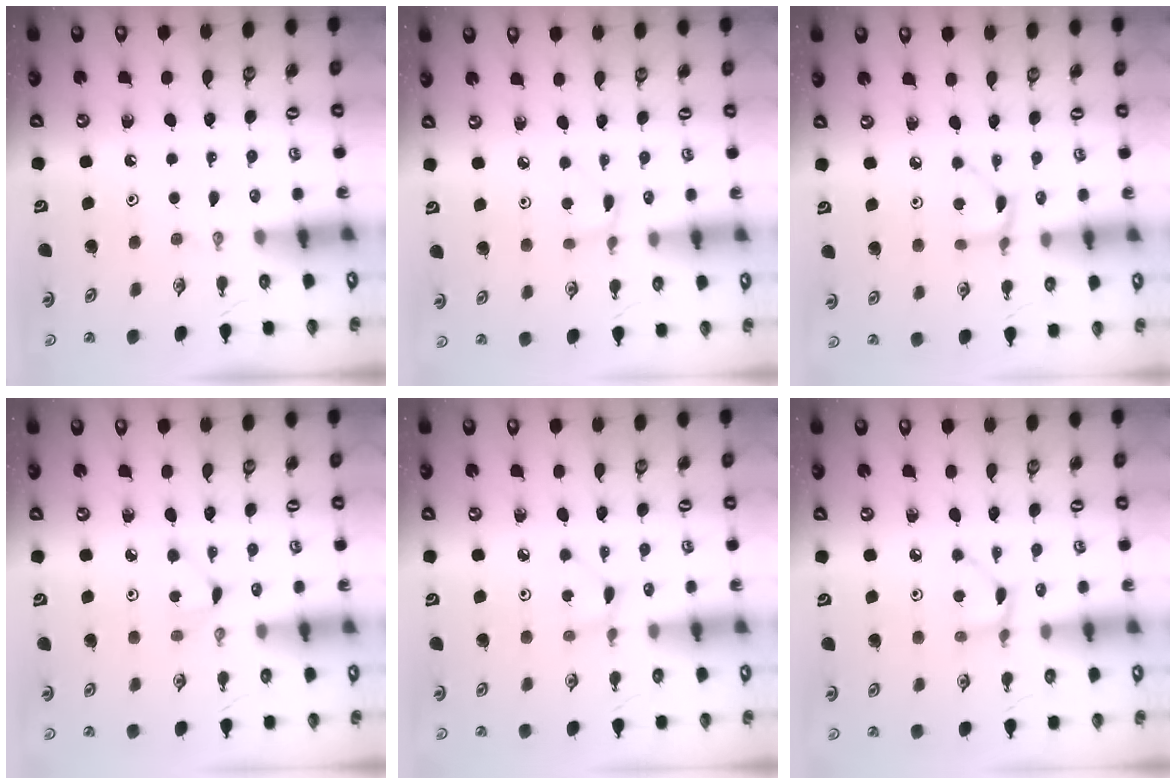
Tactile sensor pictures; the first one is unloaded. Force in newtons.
{"total": 2.5, "press": 2.4, "slide": 0.3}
{"total": 3.7, "press": 3.7, "slide": 0.4}
{"total": 3.4, "press": 3.3, "slide": 0.4}
{"total": 1.2, "press": 1.2, "slide": 0.1}
{"total": 2.8, "press": 2.8, "slide": 0.4}